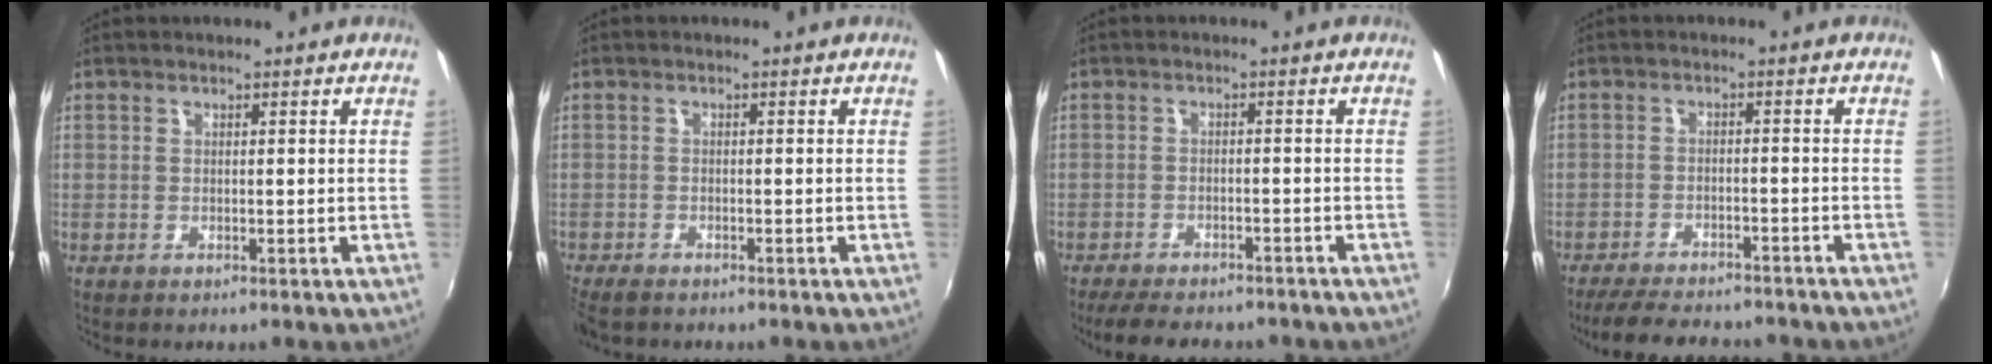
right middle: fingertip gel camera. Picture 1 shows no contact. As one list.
[{"total": 3.6, "force": [-3.0, 1.2, 1.4], "torque": [-0.040, -0.018, -0.059]}, {"total": 11.0, "force": [-9.2, 3.2, 5.1], "torque": [-0.112, -0.024, -0.136]}, {"total": 13.2, "force": [-11.4, 3.2, 5.8], "torque": [-0.123, -0.025, -0.166]}]